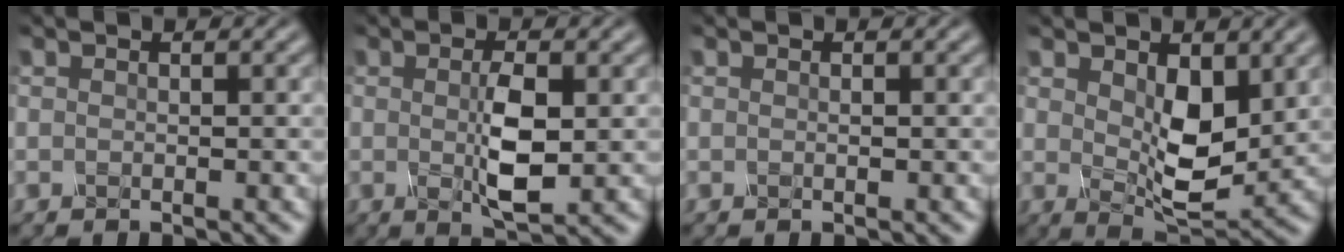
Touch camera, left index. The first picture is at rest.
{"total": 3.4, "force": [0.0, 0.6, 3.4], "torque": [-0.082, -0.005, 0.009]}
{"total": 0.0}
{"total": 4.9, "force": [1.0, 2.5, 4.1], "torque": [-0.090, -0.009, 0.030]}